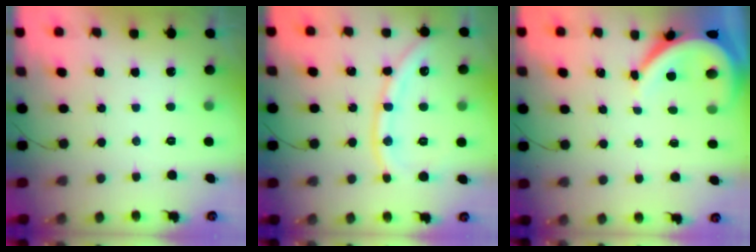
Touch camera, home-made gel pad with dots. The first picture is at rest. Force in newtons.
{"total": 10.6, "press": 10.5, "slide": 1.1}
{"total": 6.6, "press": 6.5, "slide": 1.1}